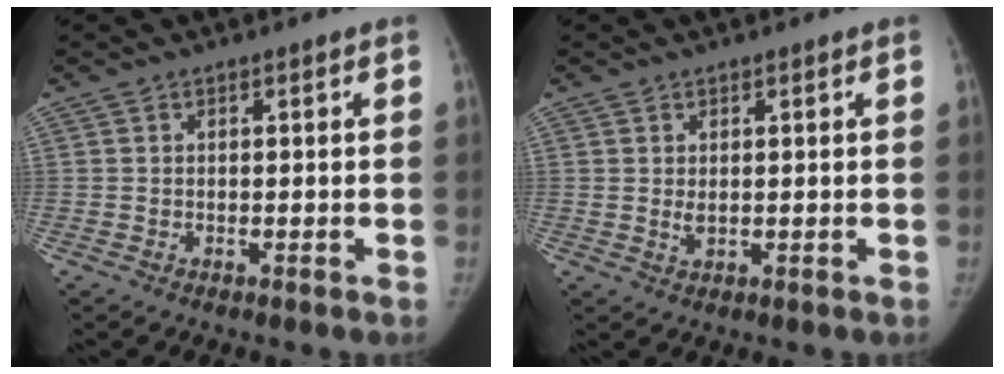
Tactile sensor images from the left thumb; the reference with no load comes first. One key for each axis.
{"total": 1.5, "fx": 0.2, "fy": 0.9, "fz": 1.2, "tx": -0.015, "ty": -0.006, "tz": 0.009}